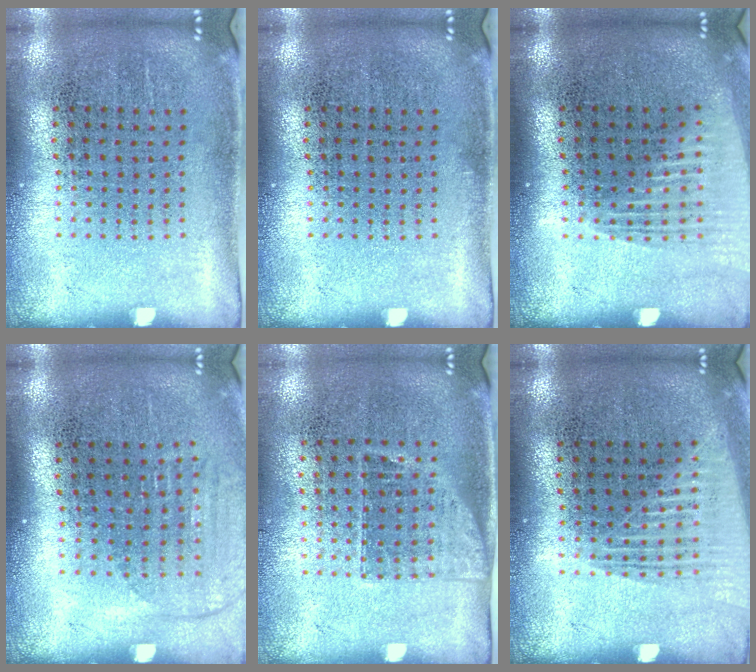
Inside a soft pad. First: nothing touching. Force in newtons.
{"total": 0.0}
{"total": 1.4, "press": 1.3, "slide": 0.6}
{"total": 1.3, "press": 1.2, "slide": 0.6}
{"total": 1.1, "press": 0.9, "slide": 0.7}
{"total": 1.3, "press": 1.3, "slide": 0.2}